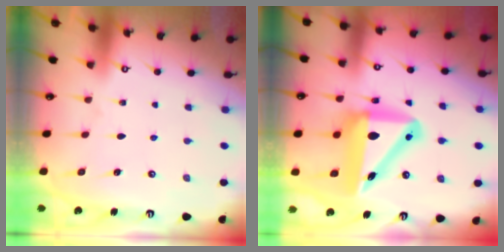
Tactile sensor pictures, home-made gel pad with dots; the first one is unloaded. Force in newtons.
{"total": 14.3, "press": 13.7, "slide": 4.0}